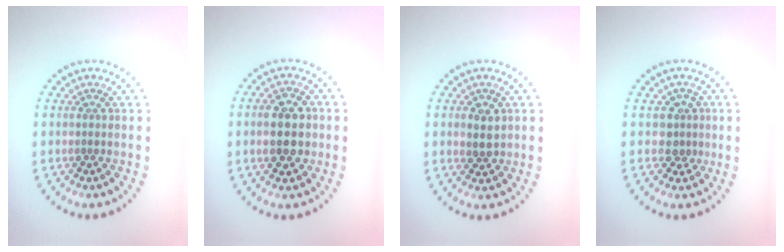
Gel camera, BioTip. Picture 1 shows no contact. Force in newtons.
{"total": 4.5, "press": 4.5, "slide": 0.1}
{"total": 2.2, "press": 2.1, "slide": 0.7}
{"total": 2.0, "press": 1.7, "slide": 1.2}